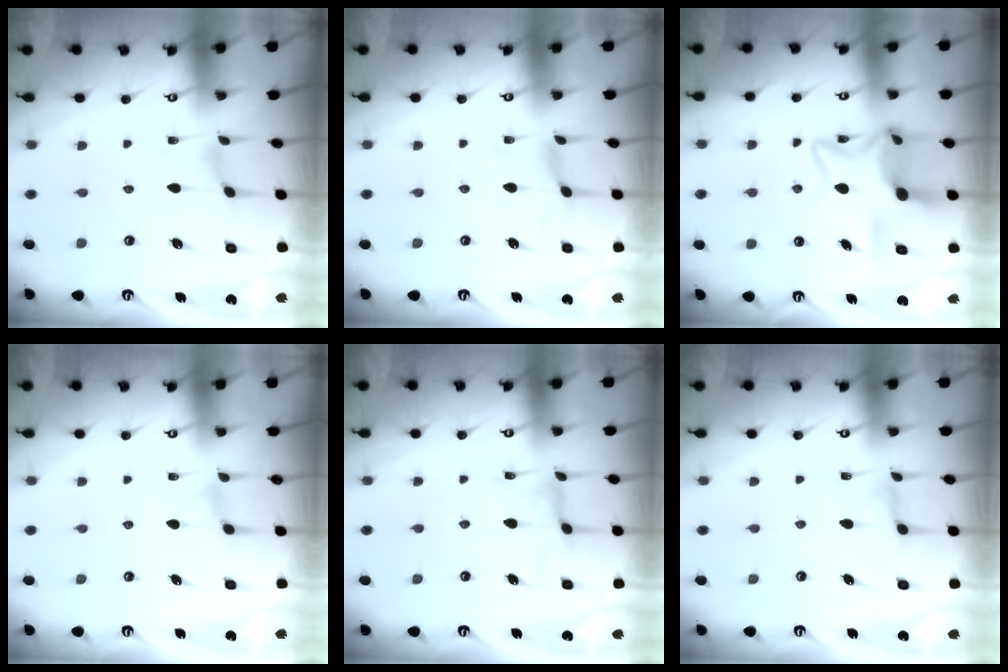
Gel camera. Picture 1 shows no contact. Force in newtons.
{"total": 0.0}
{"total": 11.5, "press": 11.4, "slide": 1.0}
{"total": 0.6, "press": 0.5, "slide": 0.3}
{"total": 1.4, "press": 1.4, "slide": 0.3}
{"total": 0.6, "press": 0.6, "slide": 0.3}